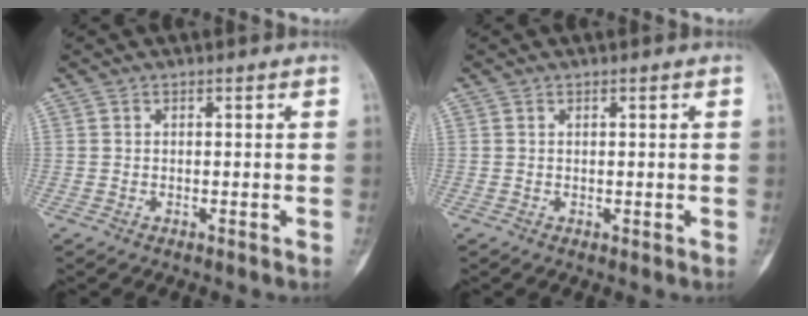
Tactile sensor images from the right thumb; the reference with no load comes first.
{"total": 0.0}